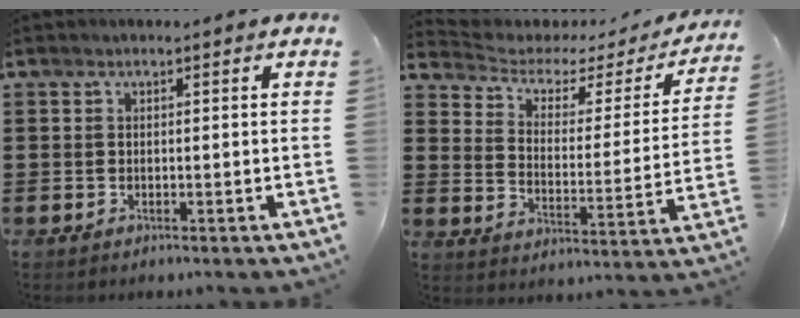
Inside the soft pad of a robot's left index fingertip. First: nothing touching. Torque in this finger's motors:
{"motor_torque": [-1.16, -0.97, -0.89, -0.21]}